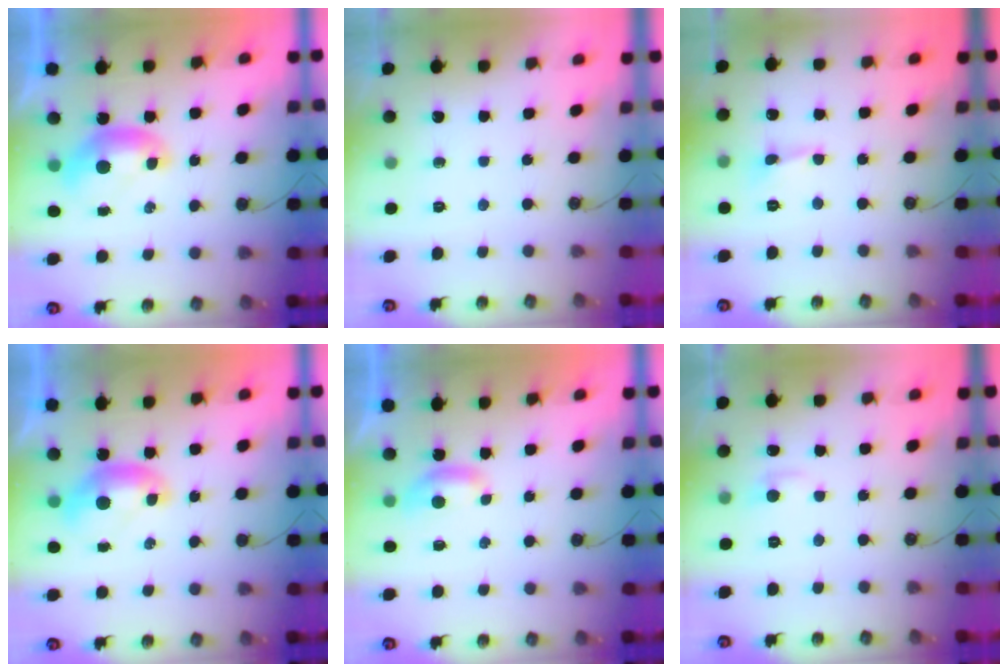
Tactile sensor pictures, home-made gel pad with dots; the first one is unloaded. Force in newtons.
{"total": 0.0}
{"total": 1.3, "press": 1.2, "slide": 0.5}
{"total": 0.0}
{"total": 2.3, "press": 2.3, "slide": 0.4}
{"total": 0.9, "press": 0.6, "slide": 0.7}